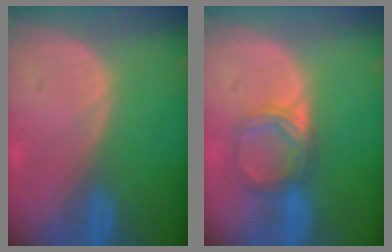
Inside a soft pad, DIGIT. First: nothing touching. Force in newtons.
{"total": 4.9, "press": 4.6, "slide": 1.9}